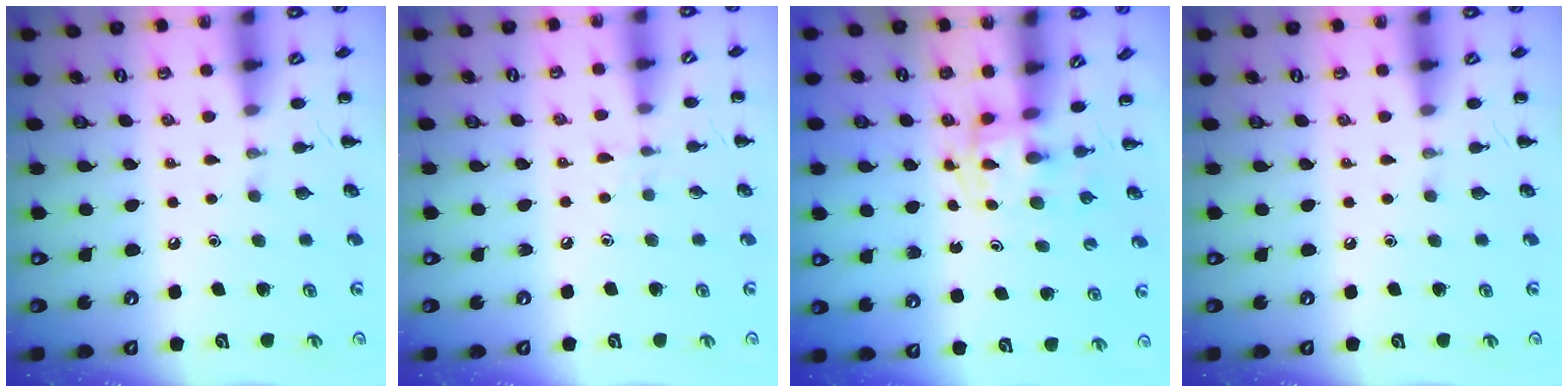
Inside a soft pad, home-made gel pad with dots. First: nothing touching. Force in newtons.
{"total": 3.7, "press": 3.4, "slide": 1.6}
{"total": 2.9, "press": 2.9, "slide": 0.2}
{"total": 0.0}